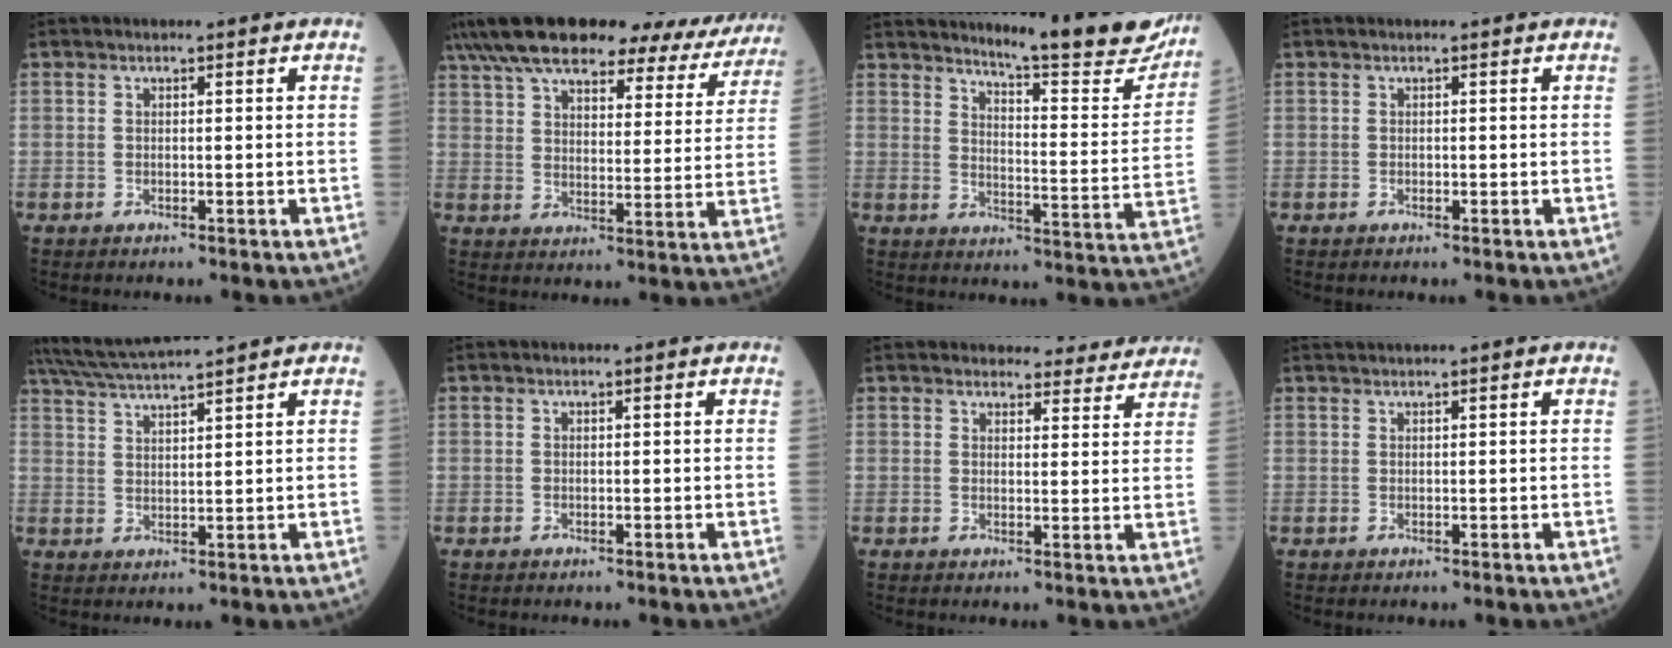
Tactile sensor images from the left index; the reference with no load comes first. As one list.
[{"total": 28.5, "force": [24.7, 7.6, 12.1], "torque": [-0.211, 0.005, 0.317]}, {"total": 18.6, "force": [16.8, 1.1, 7.9], "torque": [-0.106, -0.077, 0.205]}, {"total": 0.0}, {"total": 9.0, "force": [8.2, -1.3, 3.4], "torque": [-0.067, 0.022, 0.143]}, {"total": 0.0}, {"total": 9.5, "force": [9.1, 2.4, 1.2], "torque": [0.014, -0.003, 0.089]}, {"total": 2.4, "force": [2.2, -0.6, 0.9], "torque": [-0.011, 0.022, 0.044]}]